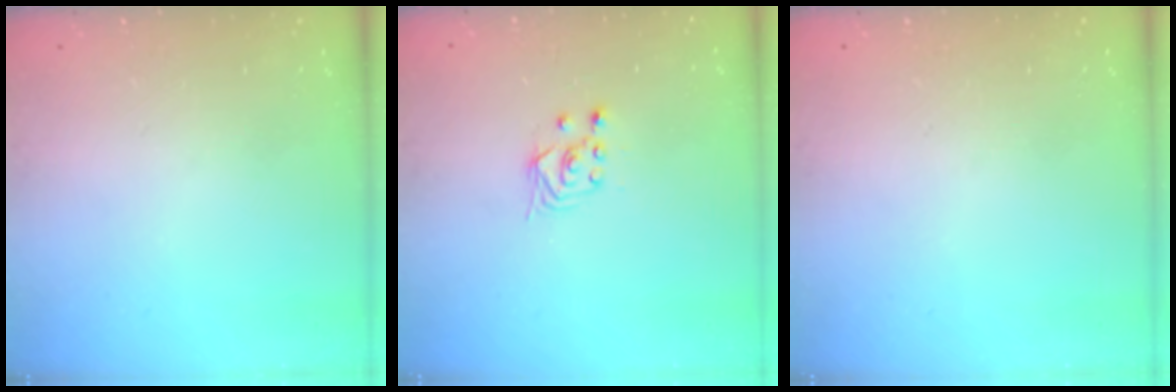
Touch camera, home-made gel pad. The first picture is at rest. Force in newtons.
{"total": 2.8, "press": 2.4, "slide": 1.4}
{"total": 0.0}